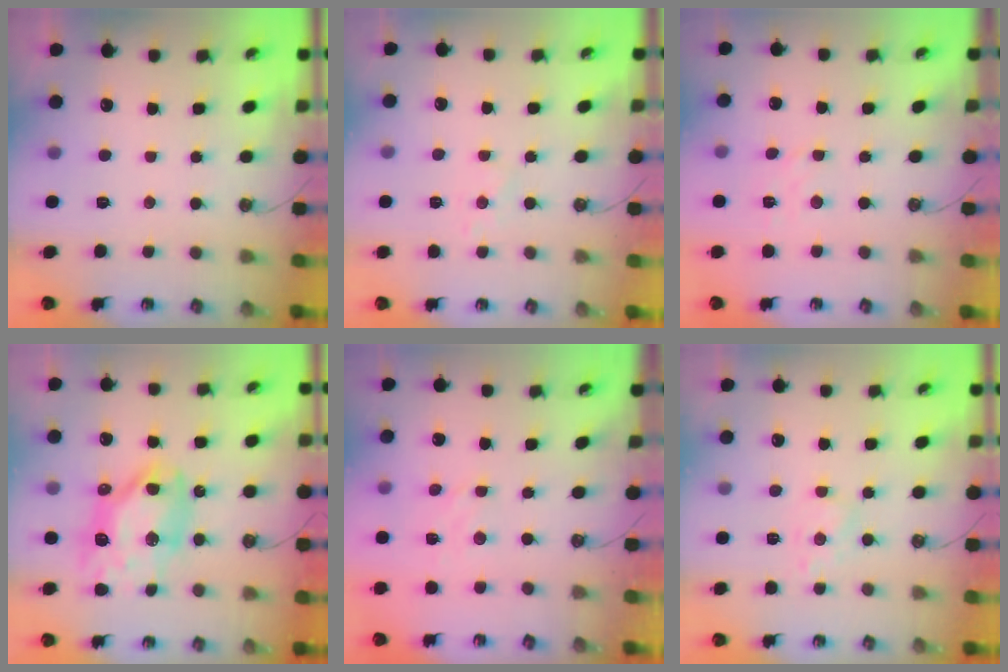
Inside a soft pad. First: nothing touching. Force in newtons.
{"total": 4.8, "press": 4.7, "slide": 0.6}
{"total": 2.5, "press": 2.4, "slide": 0.4}
{"total": 14.9, "press": 14.8, "slide": 1.7}
{"total": 3.6, "press": 3.6, "slide": 0.2}
{"total": 6.6, "press": 6.5, "slide": 1.3}